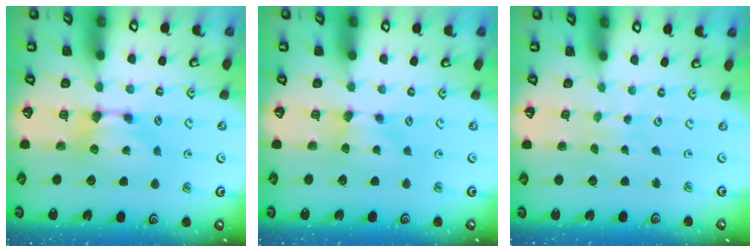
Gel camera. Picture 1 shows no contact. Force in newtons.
{"total": 1.2, "press": 1.1, "slide": 0.4}
{"total": 5.7, "press": 5.7, "slide": 0.3}